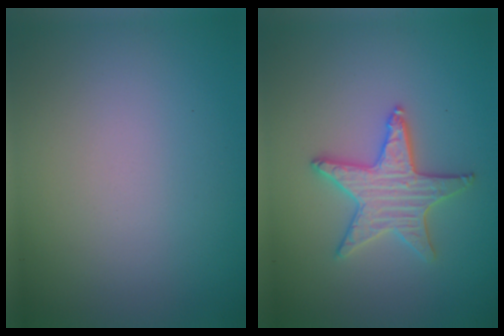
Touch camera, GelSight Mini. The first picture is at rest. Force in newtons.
{"total": 3.3, "press": 3.3, "slide": 0.4}